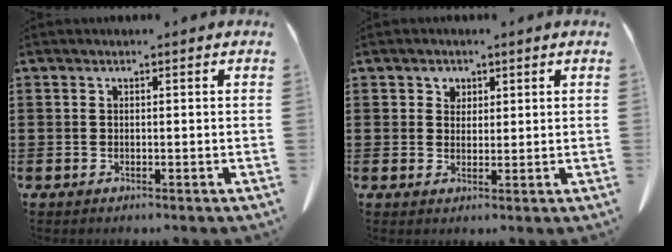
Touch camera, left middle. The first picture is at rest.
{"total": 1.9, "force": [1.2, 1.5, 0.3], "torque": [-0.004, 0.005, 0.020]}